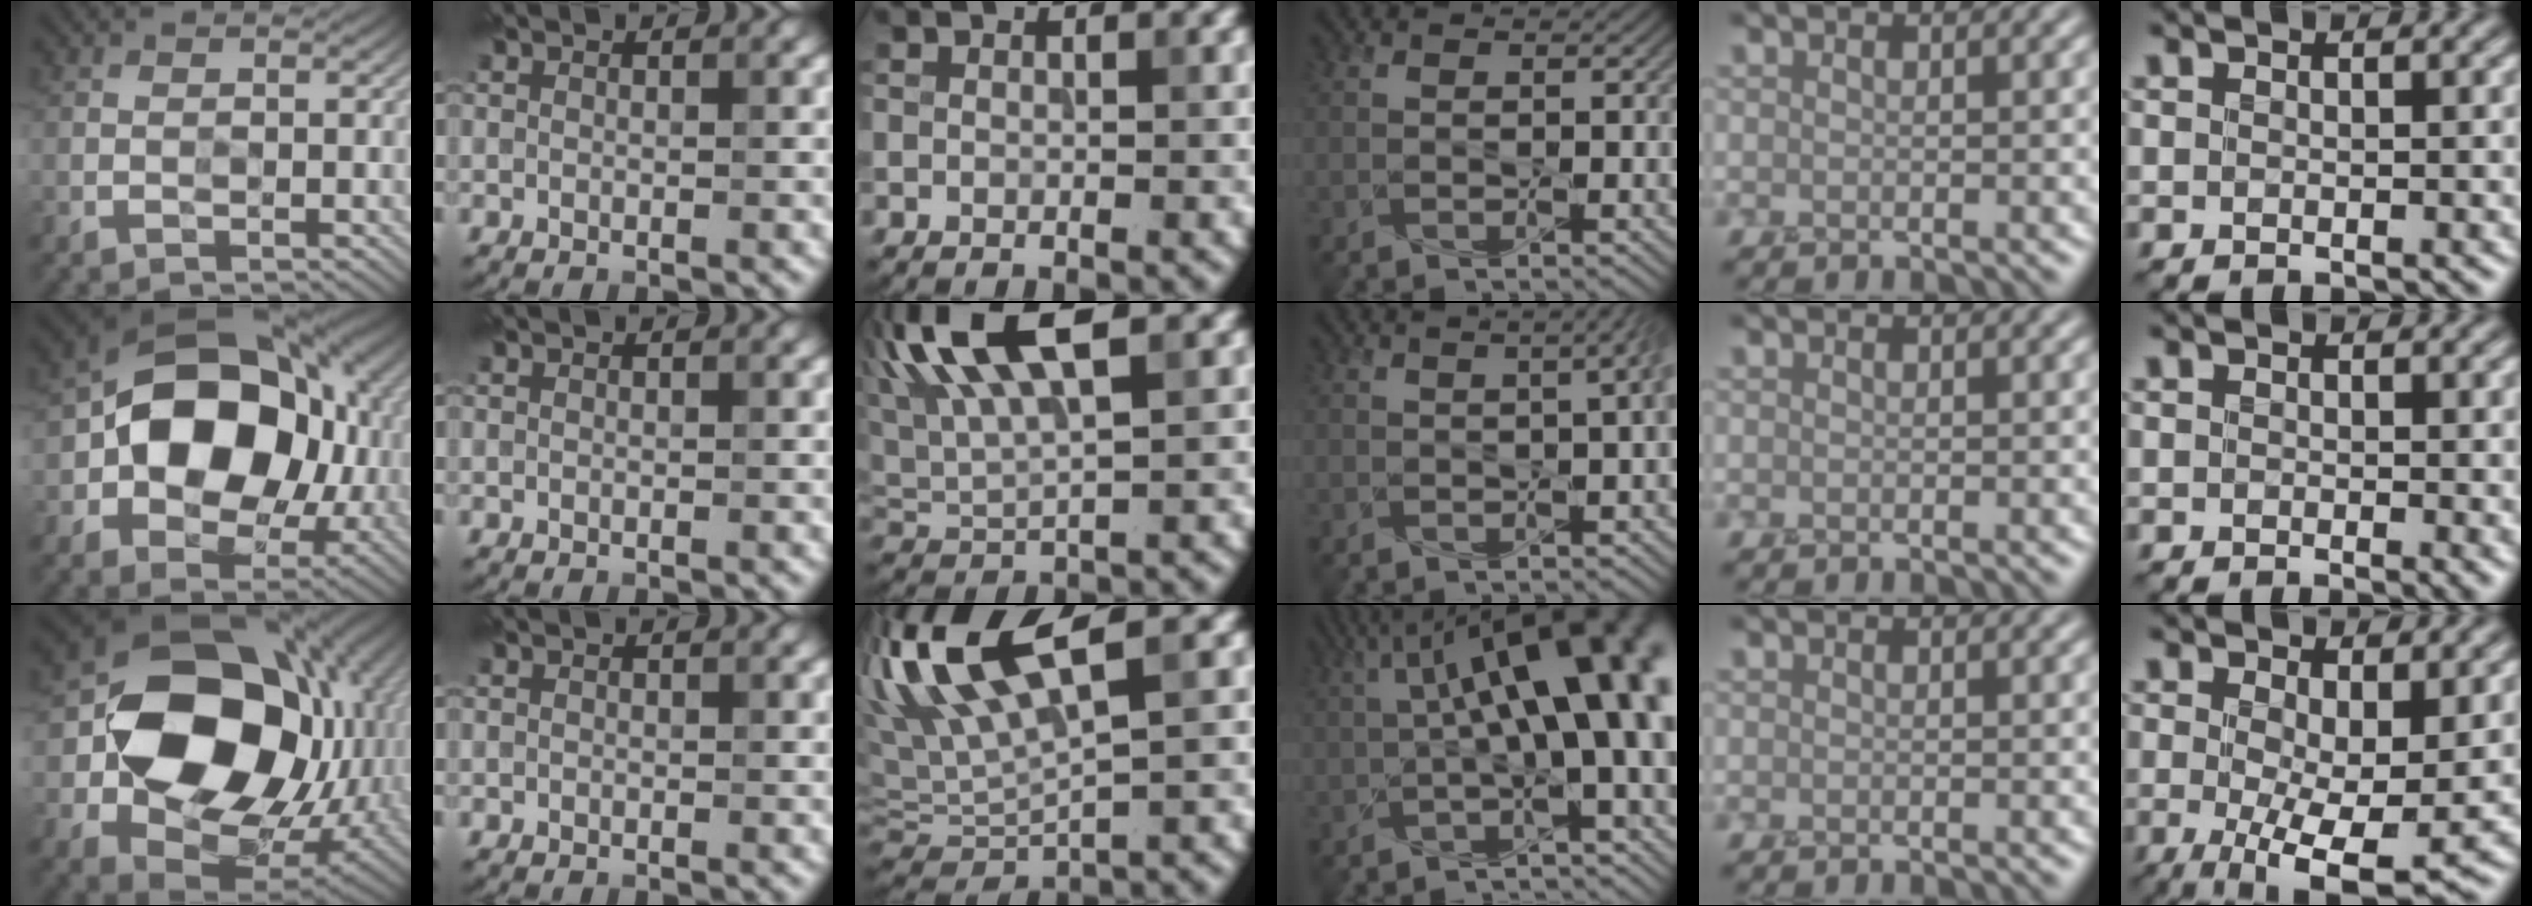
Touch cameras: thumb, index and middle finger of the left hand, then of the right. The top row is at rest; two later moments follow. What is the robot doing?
{"motion": "screw", "object": "dispenser bottle"}